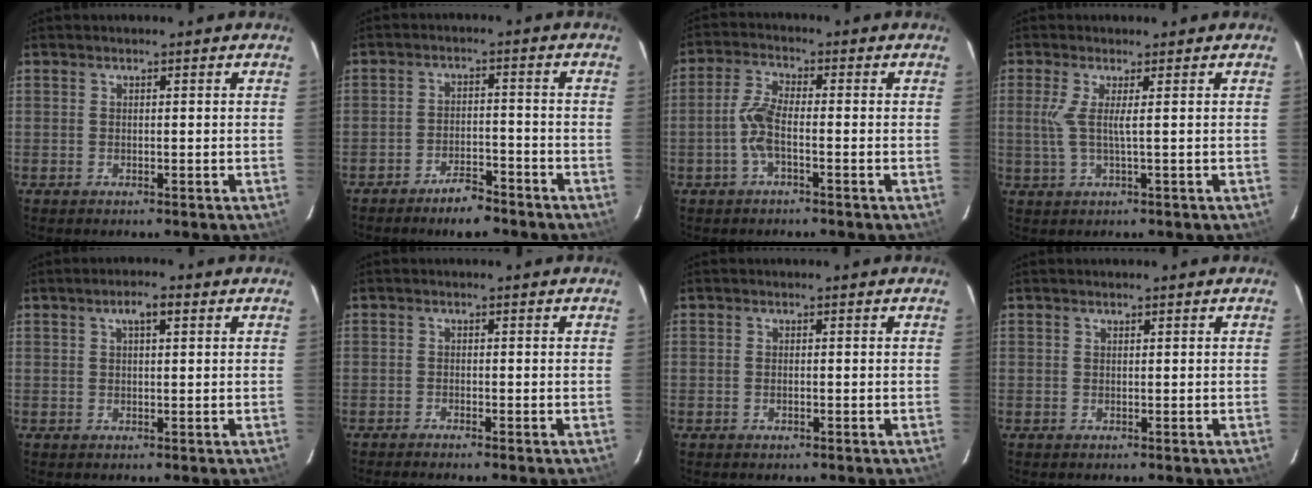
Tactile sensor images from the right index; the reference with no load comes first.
{"total": 6.0, "force": [-4.9, 2.0, 2.8], "torque": [-0.068, 0.007, -0.075]}
{"total": 4.9, "force": [-1.6, 1.3, 4.5], "torque": [-0.103, 0.008, -0.035]}
{"total": 3.6, "force": [0.5, -0.4, 3.5], "torque": [-0.075, -0.003, 0.009]}
{"total": 3.0, "force": [1.3, 1.0, 2.5], "torque": [-0.045, 0.011, 0.022]}
{"total": 1.5, "force": [-1.4, -0.1, 0.5], "torque": [-0.018, -0.003, -0.024]}
{"total": 0.6, "force": [-0.2, 0.4, 0.5], "torque": [-0.010, 0.001, -0.004]}
{"total": 0.0}